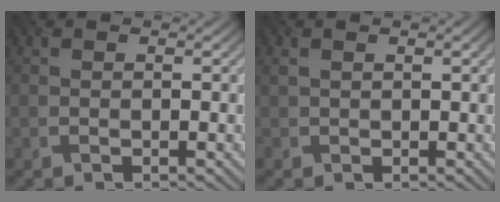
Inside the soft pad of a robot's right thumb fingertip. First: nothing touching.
{"total": 1.6, "force": [0.9, 0.3, 1.3], "torque": [-0.027, 0.006, 0.018]}